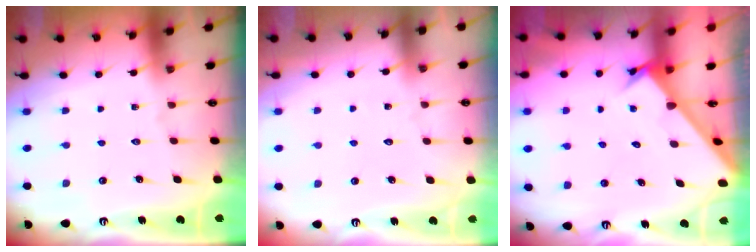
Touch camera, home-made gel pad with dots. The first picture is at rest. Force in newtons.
{"total": 3.7, "press": 3.7, "slide": 0.4}
{"total": 2.2, "press": 2.2, "slide": 0.1}